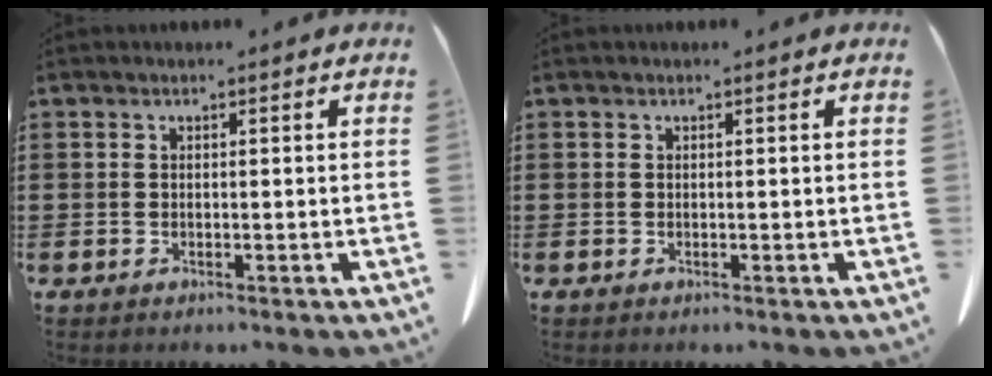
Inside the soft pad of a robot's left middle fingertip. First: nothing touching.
{"total": 0.0}